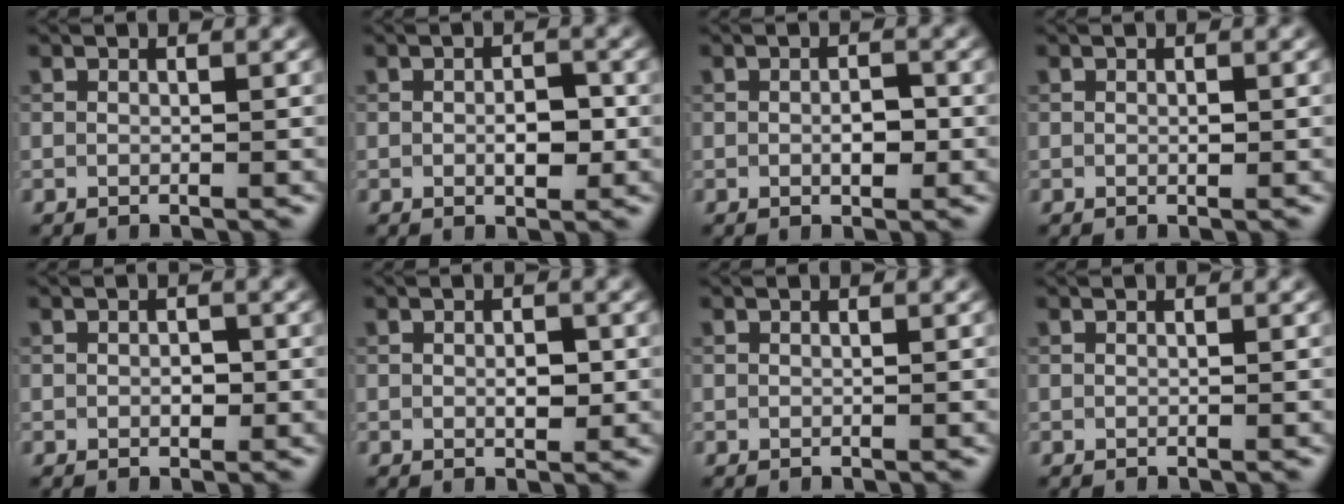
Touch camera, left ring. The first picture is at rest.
{"total": 2.3, "force": [-0.3, 1.2, 1.9], "torque": [-0.029, -0.001, -0.006]}
{"total": 1.7, "force": [-0.3, 0.9, 1.4], "torque": [-0.021, 0.002, -0.006]}
{"total": 0.5, "force": [0.0, 0.3, 0.4], "torque": [-0.006, -0.002, 0.000]}
{"total": 1.2, "force": [-0.1, 0.8, 0.9], "torque": [-0.012, -0.002, -0.003]}
{"total": 1.6, "force": [-0.1, 0.9, 1.3], "torque": [-0.018, -0.001, -0.001]}
{"total": 0.0}
{"total": 0.0}